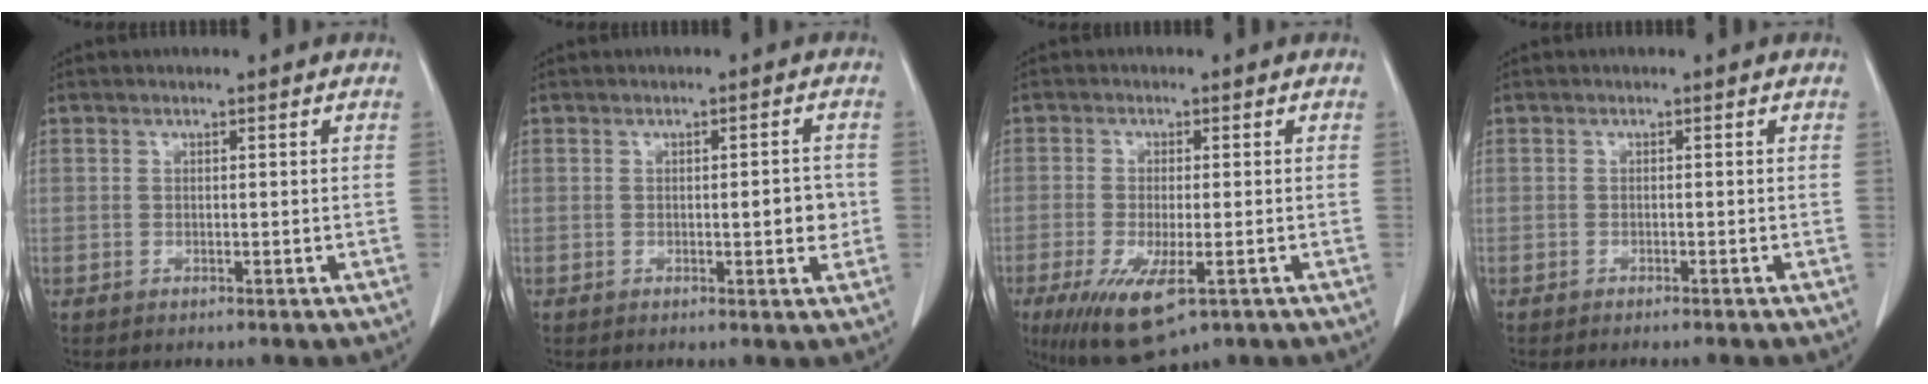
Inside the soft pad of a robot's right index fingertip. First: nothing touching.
{"total": 3.4, "force": [-0.3, 0.9, 3.3], "torque": [-0.043, 0.000, -0.003]}
{"total": 9.7, "force": [-4.7, 2.8, 7.9], "torque": [-0.141, -0.026, -0.071]}
{"total": 1.8, "force": [-1.6, -0.1, 0.8], "torque": [-0.011, -0.001, -0.020]}